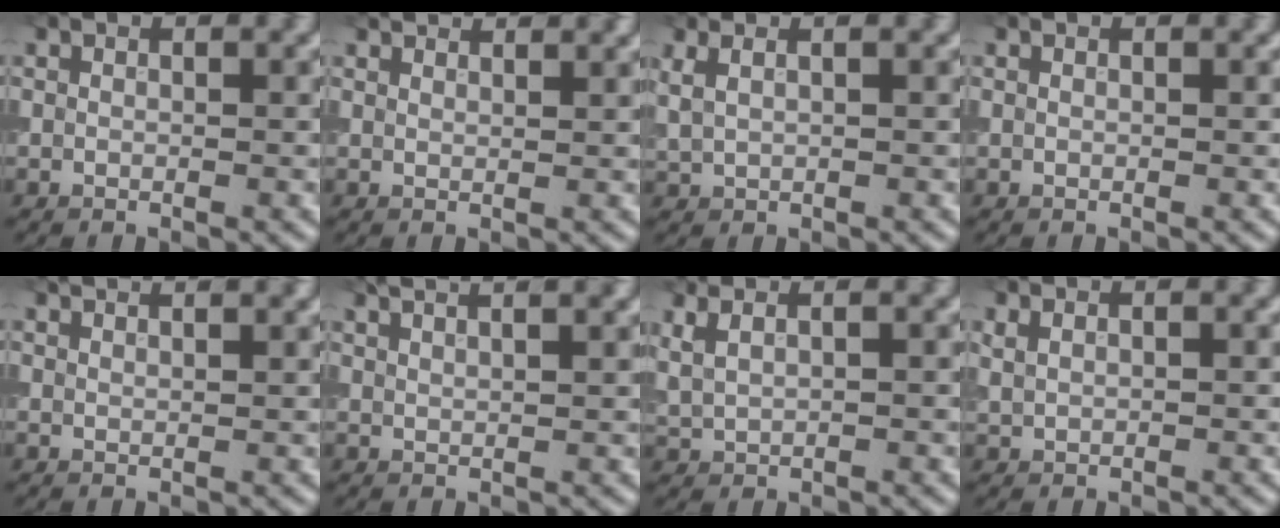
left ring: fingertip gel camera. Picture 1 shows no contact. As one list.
[{"total": 3.2, "force": [3.0, 0.7, 1.0], "torque": [-0.027, -0.001, 0.054]}, {"total": 1.3, "force": [0.8, 0.3, 1.0], "torque": [-0.029, 0.002, 0.022]}, {"total": 0.0}, {"total": 2.2, "force": [2.1, 0.2, 0.8], "torque": [-0.009, 0.007, 0.024]}, {"total": 4.7, "force": [3.6, 1.4, 2.7], "torque": [-0.030, 0.034, 0.028]}, {"total": 1.9, "force": [1.3, 0.4, 1.2], "torque": [-0.037, 0.005, 0.036]}, {"total": 0.7, "force": [0.4, 0.3, 0.5], "torque": [-0.016, 0.003, 0.014]}]